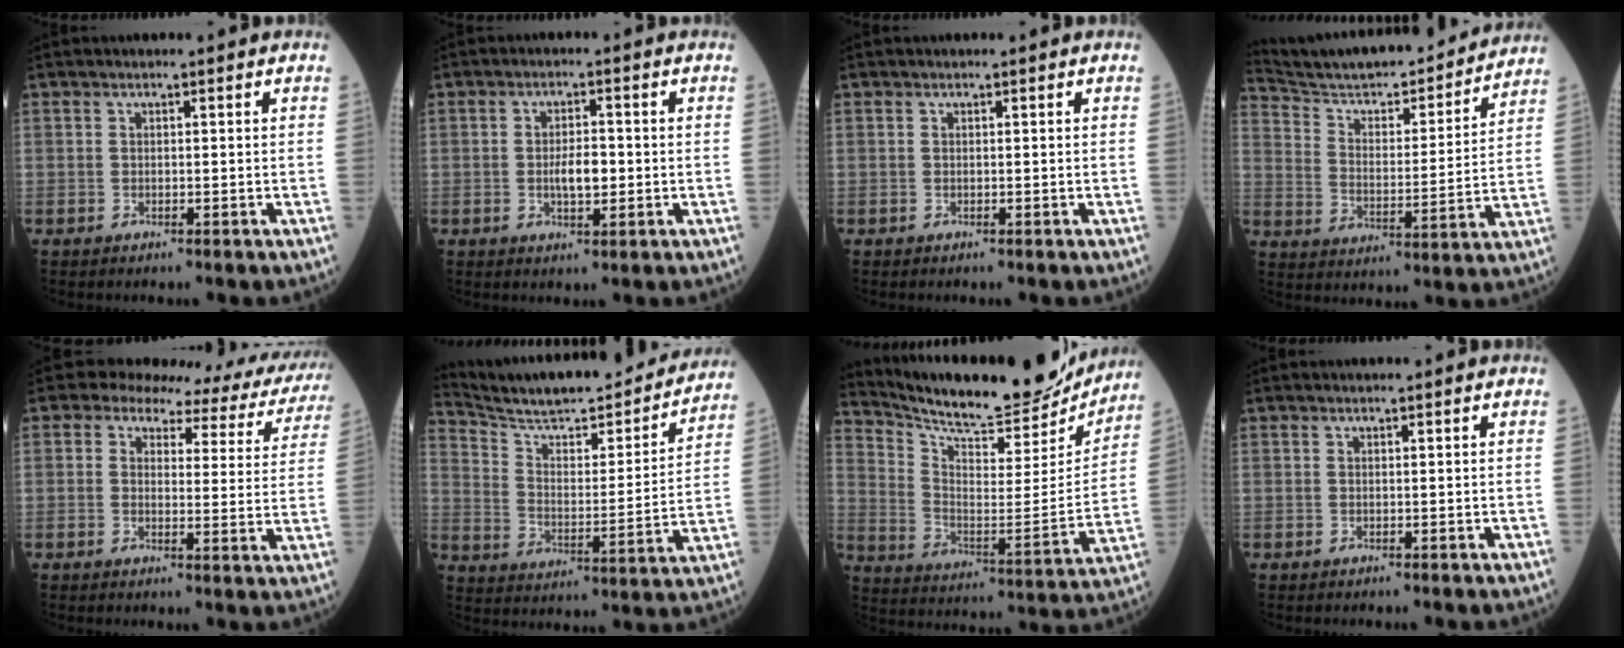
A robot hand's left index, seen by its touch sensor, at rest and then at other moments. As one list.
[{"total": 3.9, "force": [-0.4, 1.5, 3.6], "torque": [-0.066, 0.000, -0.007]}, {"total": 0.0}, {"total": 21.3, "force": [19.8, 2.6, 7.4], "torque": [-0.121, -0.009, 0.292]}, {"total": 12.7, "force": [11.7, 4.2, 2.6], "torque": [-0.007, -0.029, 0.101]}, {"total": 24.3, "force": [22.1, 3.4, 9.5], "torque": [-0.151, -0.029, 0.311]}, {"total": 23.1, "force": [21.4, 4.0, 7.7], "torque": [-0.135, -0.052, 0.308]}, {"total": 1.2, "force": [1.1, -0.1, 0.3], "torque": [-0.009, 0.008, 0.018]}]